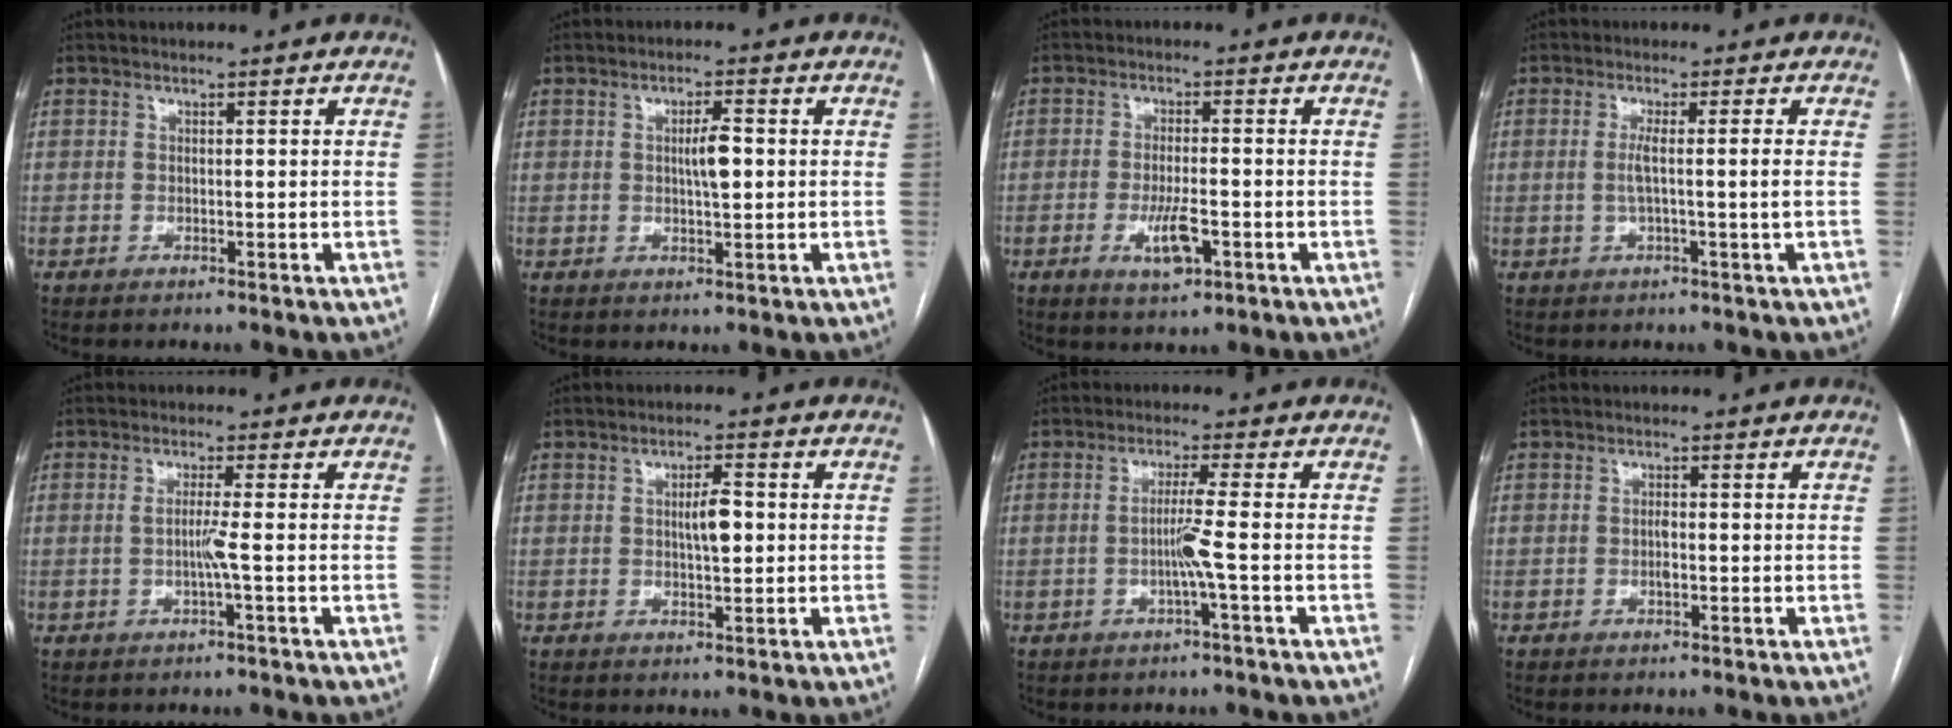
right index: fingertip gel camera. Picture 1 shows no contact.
{"total": 3.8, "force": [0.4, 0.7, 3.7], "torque": [-0.063, 0.001, 0.006]}
{"total": 5.4, "force": [-2.1, 1.5, 4.8], "torque": [-0.090, -0.005, -0.030]}
{"total": 3.8, "force": [-0.4, -1.0, 3.6], "torque": [-0.071, -0.002, -0.006]}
{"total": 2.4, "force": [-0.5, -0.8, 2.2], "torque": [-0.043, -0.001, -0.011]}
{"total": 3.9, "force": [0.4, 0.9, 3.7], "torque": [-0.063, 0.003, 0.007]}
{"total": 4.1, "force": [-0.9, -1.3, 3.8], "torque": [-0.074, -0.002, -0.015]}
{"total": 1.1, "force": [-0.3, 0.3, 1.0], "torque": [-0.021, 0.001, -0.005]}